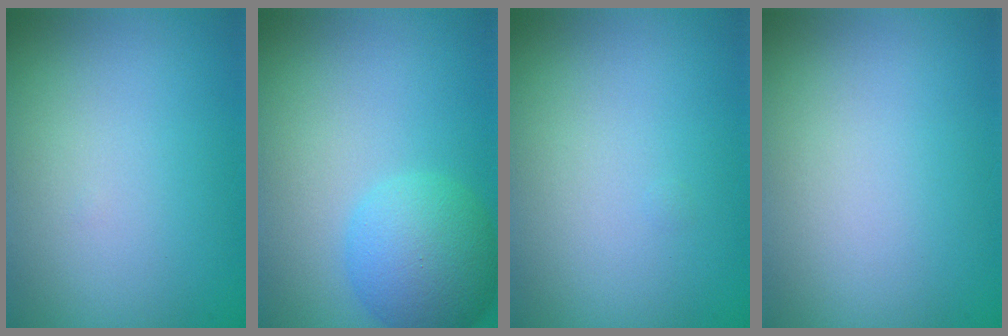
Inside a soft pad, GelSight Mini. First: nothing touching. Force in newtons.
{"total": 5.2, "press": 5.2, "slide": 0.2}
{"total": 0.0}
{"total": 0.0}